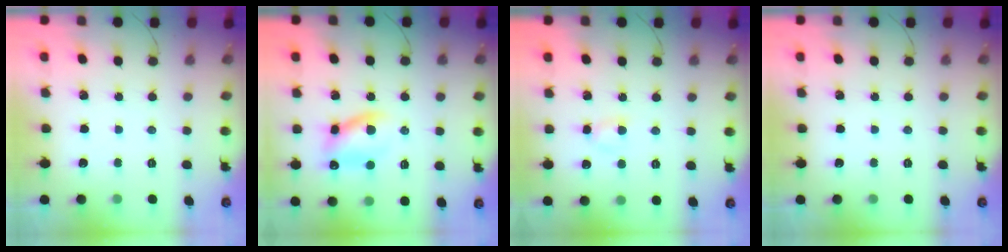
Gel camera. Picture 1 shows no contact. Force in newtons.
{"total": 11.2, "press": 11.0, "slide": 1.8}
{"total": 3.5, "press": 3.3, "slide": 1.1}
{"total": 0.0}